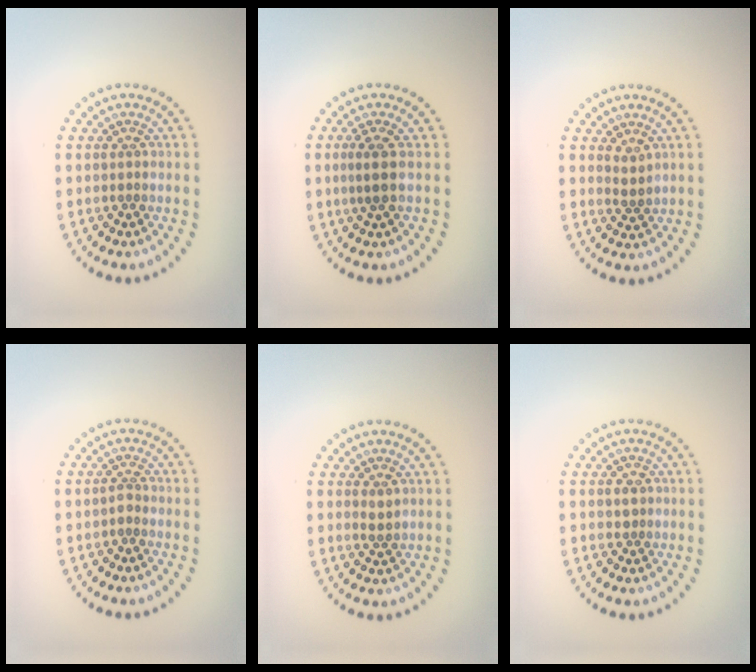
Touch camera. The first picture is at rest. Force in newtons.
{"total": 2.0, "press": 1.6, "slide": 1.2}
{"total": 1.4, "press": 1.0, "slide": 1.0}
{"total": 1.0, "press": 0.7, "slide": 0.7}
{"total": 0.8, "press": 0.8, "slide": 0.2}
{"total": 1.3, "press": 1.2, "slide": 0.6}